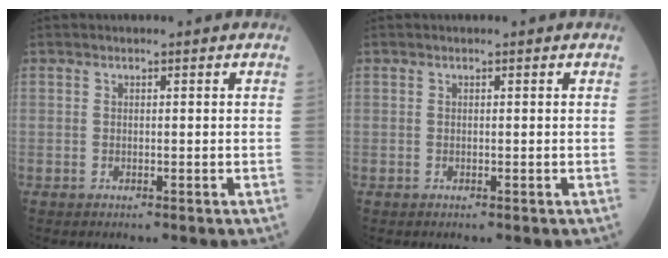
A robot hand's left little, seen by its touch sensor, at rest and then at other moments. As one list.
[{"total": 0.0}]